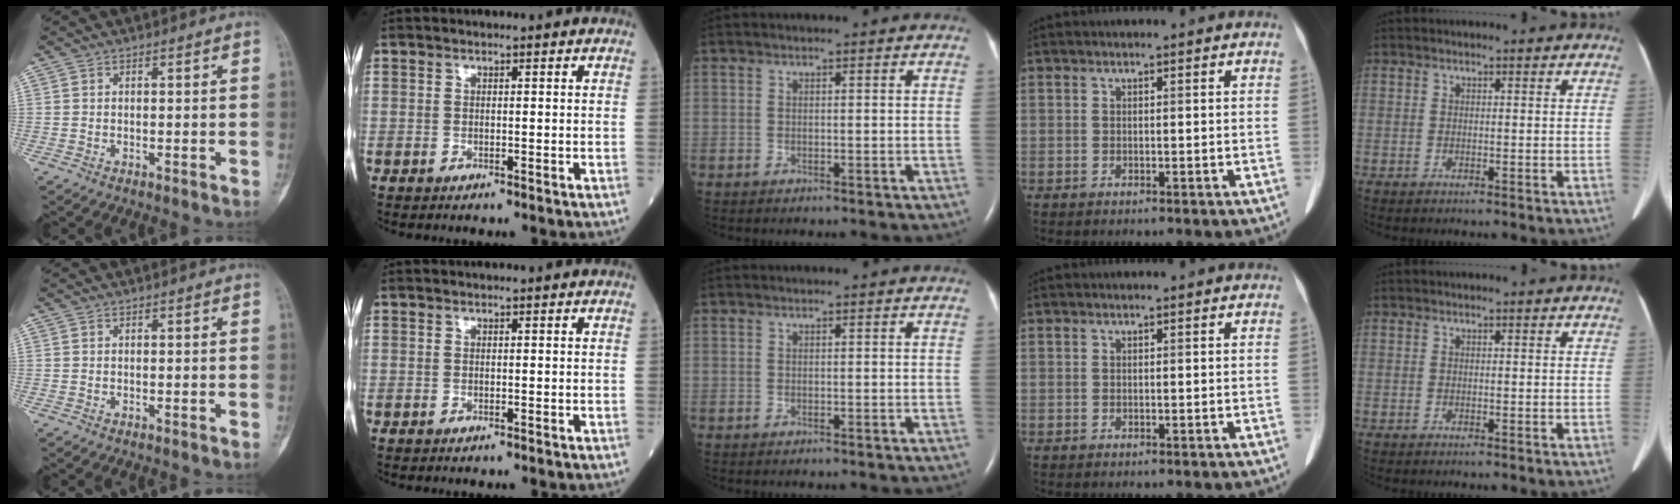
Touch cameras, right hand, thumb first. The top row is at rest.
{}